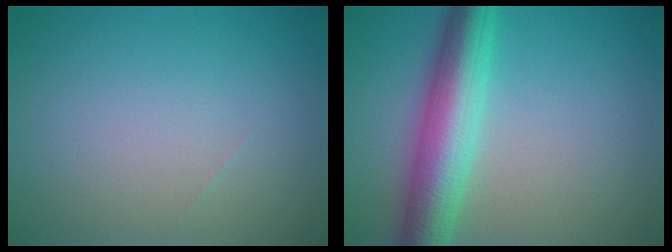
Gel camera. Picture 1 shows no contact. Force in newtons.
{"total": 7.1, "press": 7.1, "slide": 0.0}